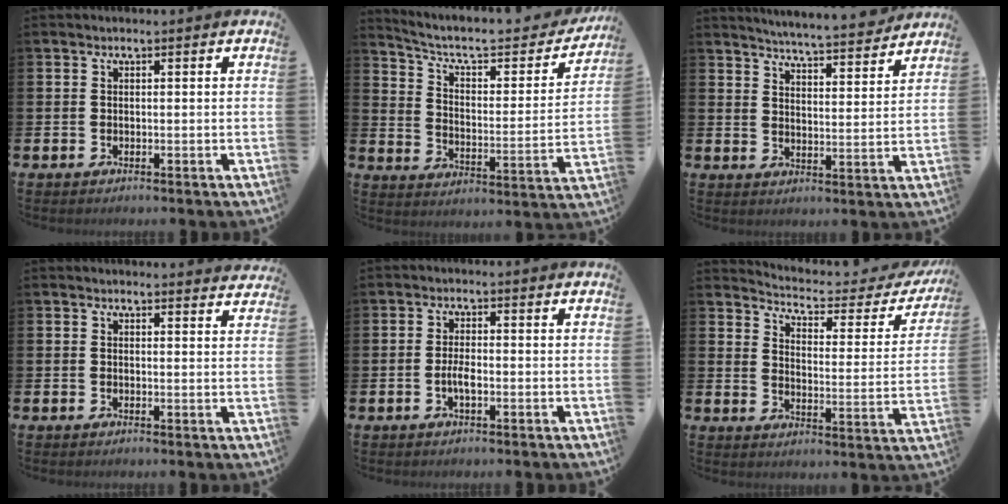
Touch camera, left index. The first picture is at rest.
{"total": 7.4, "force": [6.1, 2.4, 3.4], "torque": [-0.092, -0.043, 0.097]}
{"total": 5.7, "force": [5.7, -0.1, 0.8], "torque": [-0.032, -0.047, 0.097]}
{"total": 1.7, "force": [1.7, 0.1, -0.1], "torque": [0.010, -0.011, 0.029]}
{"total": 2.4, "force": [-0.6, 0.8, 2.1], "torque": [-0.036, 0.001, -0.014]}
{"total": 4.2, "force": [3.7, 1.3, 1.4], "torque": [-0.047, -0.035, 0.053]}